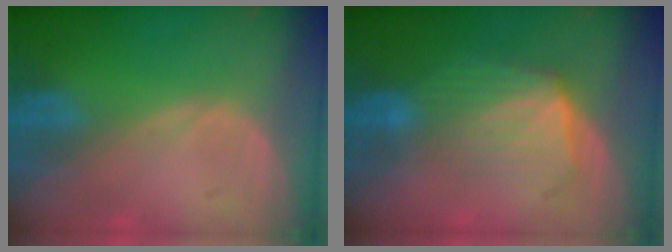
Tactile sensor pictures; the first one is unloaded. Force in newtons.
{"total": 7.2, "press": 6.5, "slide": 3.0}